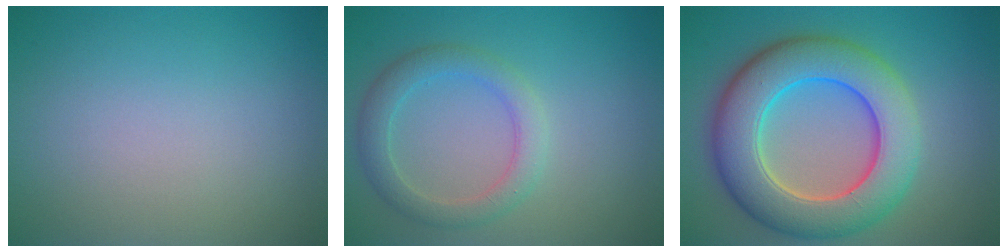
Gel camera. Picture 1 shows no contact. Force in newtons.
{"total": 3.1, "press": 3.1, "slide": 0.1}
{"total": 9.8, "press": 9.8, "slide": 0.1}